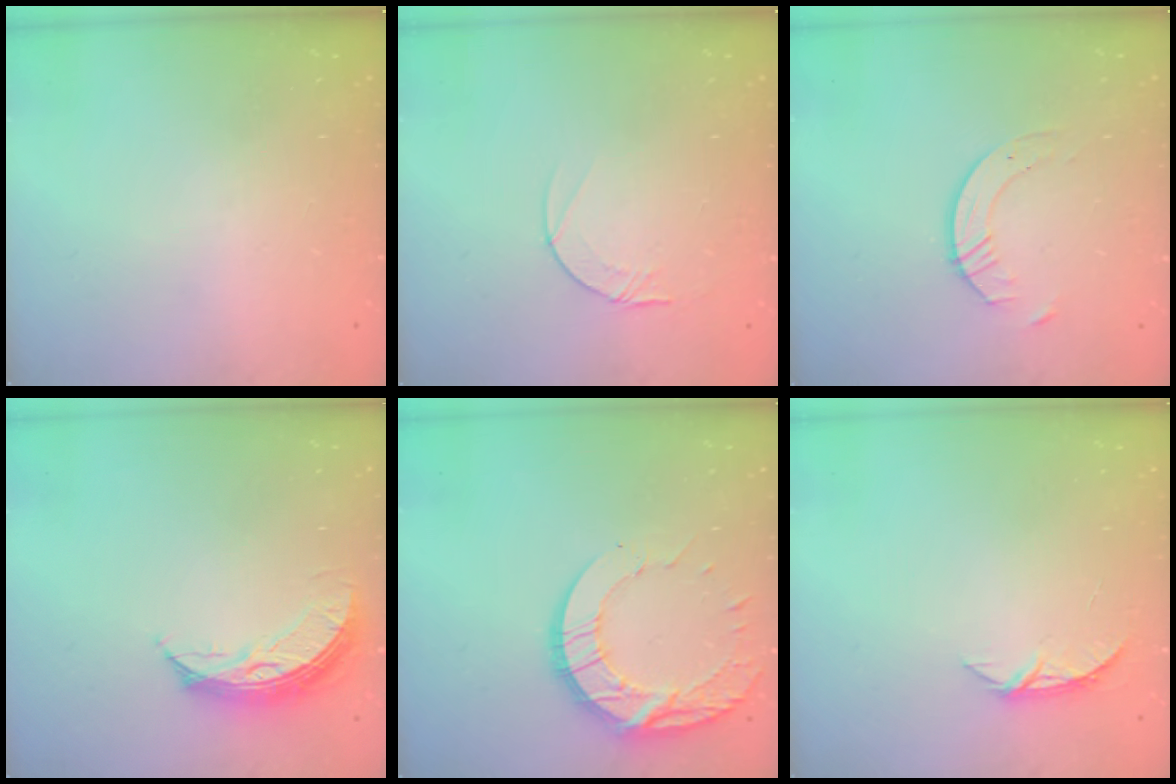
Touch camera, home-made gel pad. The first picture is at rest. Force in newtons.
{"total": 3.9, "press": 3.9, "slide": 0.4}
{"total": 5.0, "press": 5.0, "slide": 0.5}
{"total": 9.3, "press": 9.3, "slide": 0.0}
{"total": 13.6, "press": 13.5, "slide": 1.1}
{"total": 5.7, "press": 5.6, "slide": 0.4}